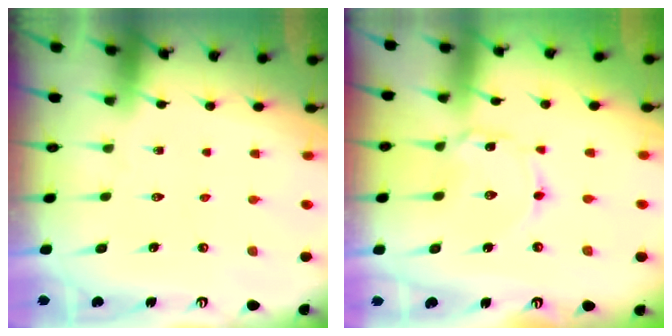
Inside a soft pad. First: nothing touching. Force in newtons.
{"total": 1.7, "press": 1.7, "slide": 0.1}